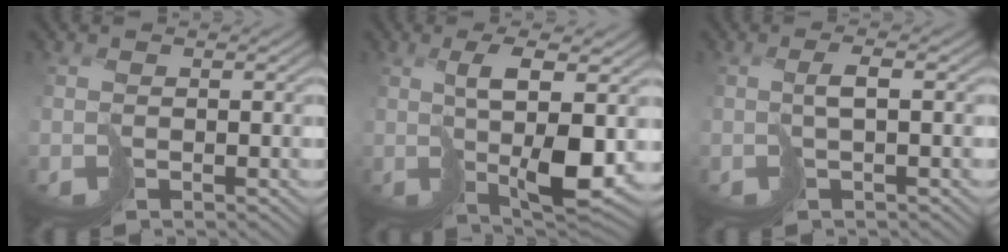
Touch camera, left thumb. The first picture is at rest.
{"total": 6.8, "force": [1.6, 1.2, 6.5], "torque": [-0.116, -0.002, 0.041]}
{"total": 1.5, "force": [0.6, -0.7, 1.2], "torque": [-0.021, 0.014, 0.012]}